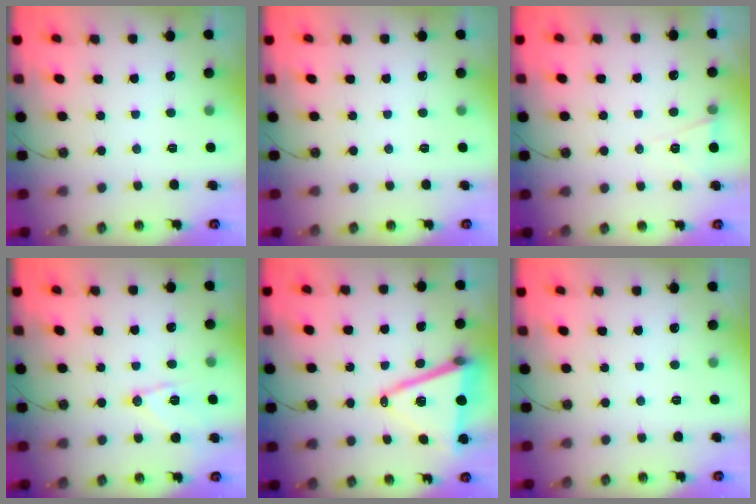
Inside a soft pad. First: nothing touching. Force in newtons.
{"total": 0.0}
{"total": 5.6, "press": 3.5, "slide": 4.4}
{"total": 10.9, "press": 10.9, "slide": 0.7}
{"total": 16.1, "press": 15.6, "slide": 3.7}
{"total": 0.0}